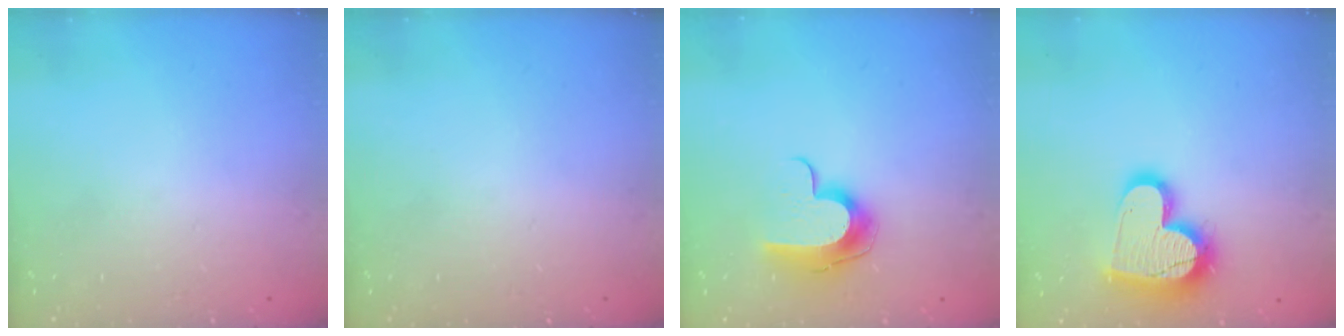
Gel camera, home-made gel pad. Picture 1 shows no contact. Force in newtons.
{"total": 0.0}
{"total": 10.2, "press": 10.2, "slide": 0.5}
{"total": 17.4, "press": 17.3, "slide": 1.3}